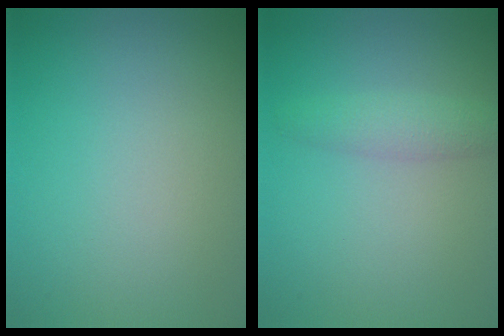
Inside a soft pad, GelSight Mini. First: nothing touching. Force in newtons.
{"total": 1.9, "press": 1.9, "slide": 0.1}